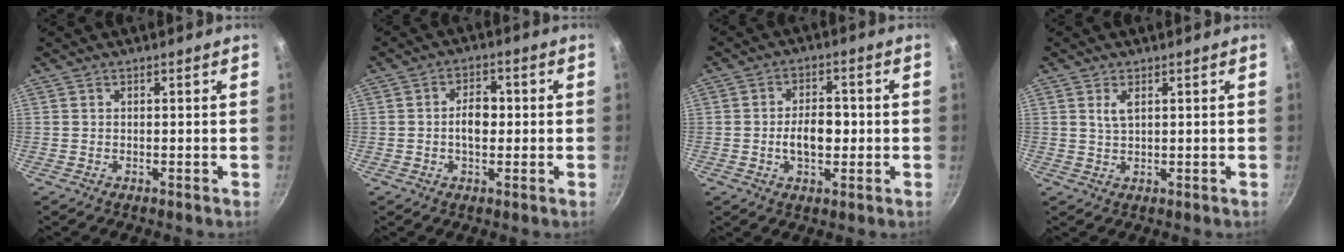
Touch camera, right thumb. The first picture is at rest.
{"total": 5.4, "force": [-0.2, 3.4, 4.2], "torque": [-0.046, 0.013, -0.008]}
{"total": 7.2, "force": [-0.8, 4.3, 5.8], "torque": [-0.075, 0.013, -0.016]}
{"total": 2.4, "force": [1.0, 1.1, 1.9], "torque": [-0.035, -0.006, 0.022]}